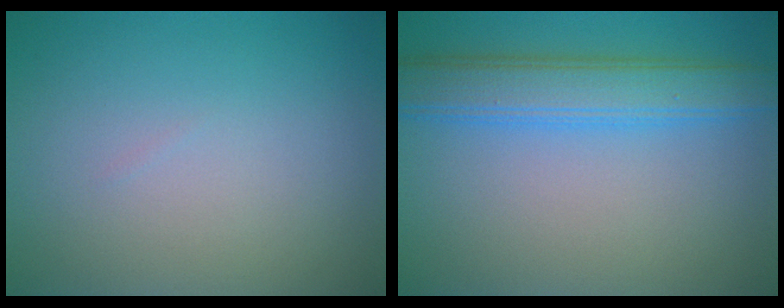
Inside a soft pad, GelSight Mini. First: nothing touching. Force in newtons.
{"total": 5.1, "press": 5.1, "slide": 0.1}